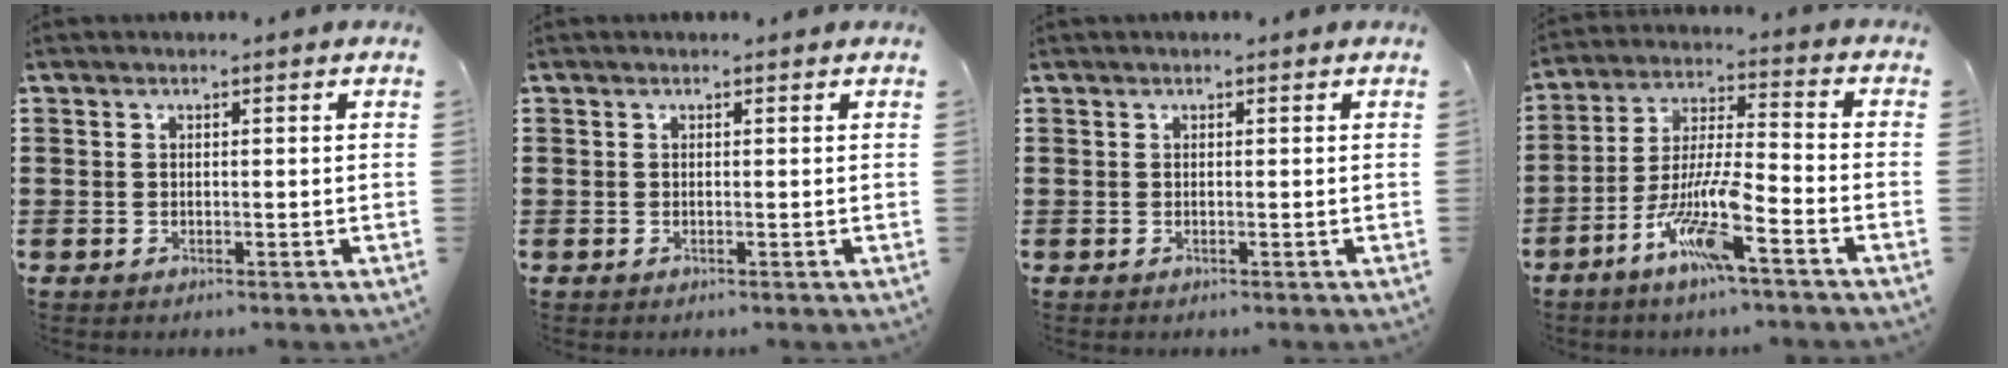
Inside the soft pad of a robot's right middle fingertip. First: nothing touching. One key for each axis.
{"total": 0.0}
{"total": 0.0}
{"total": 10.6, "fx": -6.1, "fy": 1.4, "fz": 8.5, "tx": -0.175, "ty": -0.003, "tz": -0.118}